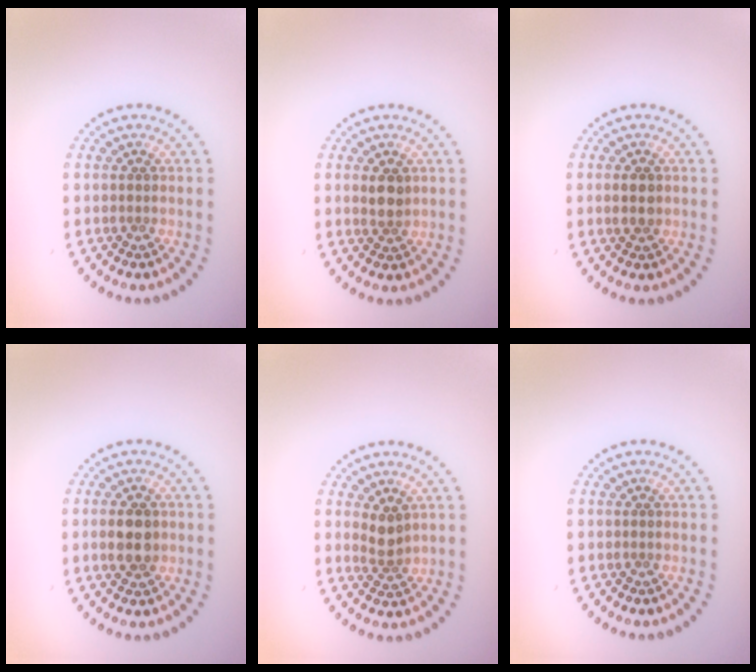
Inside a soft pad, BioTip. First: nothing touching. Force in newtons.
{"total": 1.9, "press": 1.7, "slide": 0.7}
{"total": 1.7, "press": 1.7, "slide": 0.1}
{"total": 3.2, "press": 3.2, "slide": 0.2}
{"total": 2.1, "press": 1.7, "slide": 1.2}
{"total": 0.0}